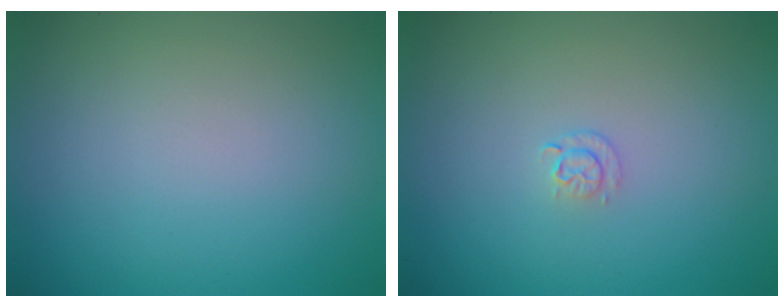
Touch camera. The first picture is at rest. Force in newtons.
{"total": 0.9, "press": 0.6, "slide": 0.6}